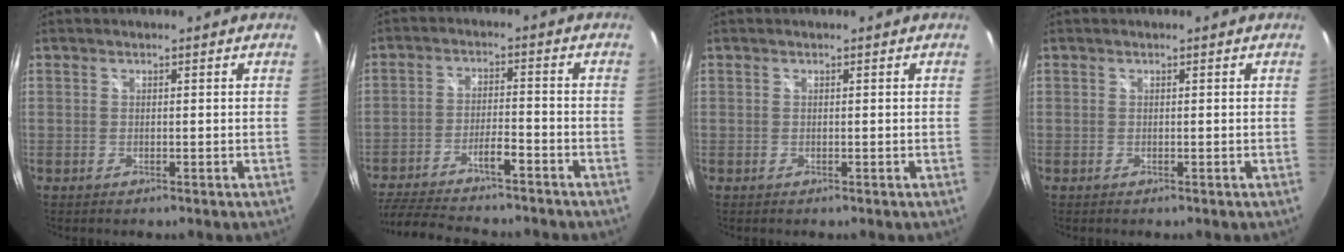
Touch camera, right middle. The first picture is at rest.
{"total": 15.8, "force": [-13.5, 2.7, 7.7], "torque": [-0.161, -0.008, -0.217]}
{"total": 0.0}
{"total": 0.0}